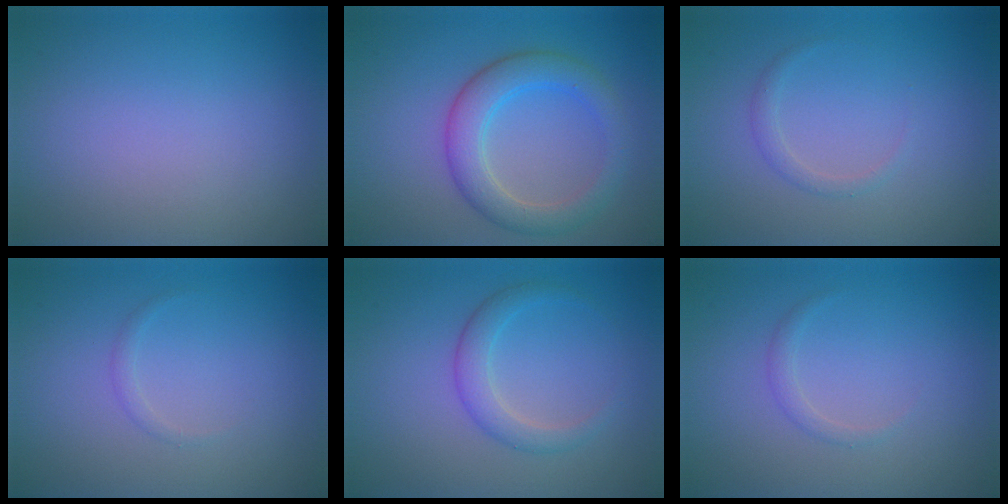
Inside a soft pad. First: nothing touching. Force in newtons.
{"total": 4.4, "press": 4.4, "slide": 0.1}
{"total": 1.0, "press": 1.0, "slide": 0.1}
{"total": 0.6, "press": 0.6, "slide": 0.1}
{"total": 2.3, "press": 2.3, "slide": 0.0}
{"total": 0.9, "press": 0.9, "slide": 0.1}